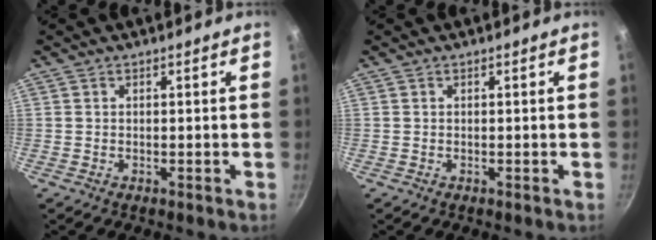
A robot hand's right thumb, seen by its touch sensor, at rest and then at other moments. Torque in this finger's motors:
{"motor_torque": [0.00, 0.00, -0.03, -0.03, 0.00]}